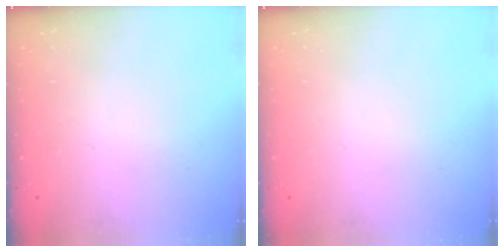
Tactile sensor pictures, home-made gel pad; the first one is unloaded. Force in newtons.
{"total": 0.0}